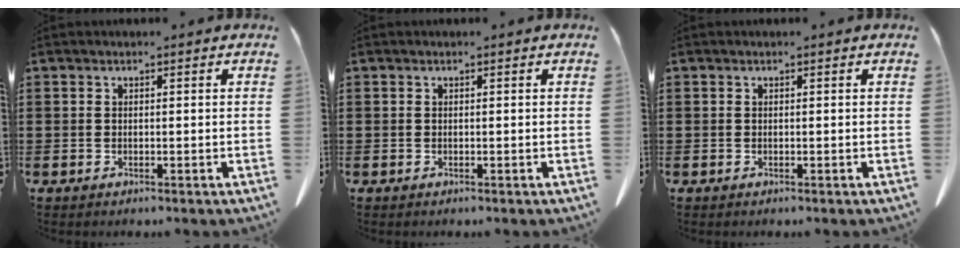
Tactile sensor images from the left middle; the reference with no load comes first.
{"total": 0.0}
{"total": 0.0}